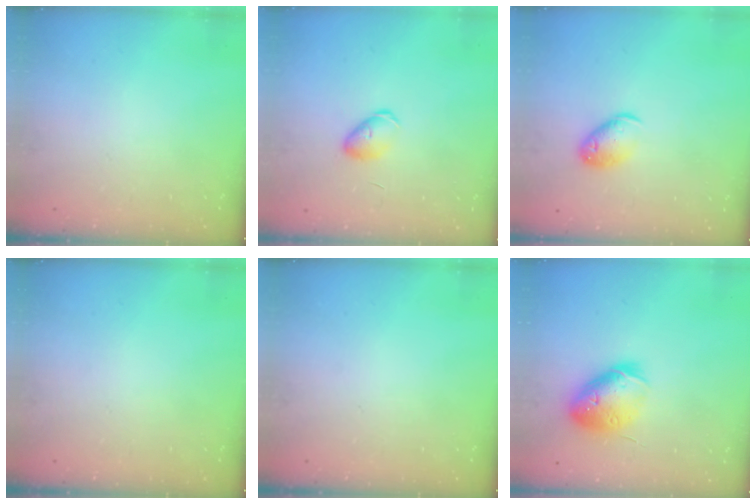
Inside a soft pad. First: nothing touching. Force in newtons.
{"total": 5.5, "press": 5.5, "slide": 0.6}
{"total": 9.2, "press": 9.1, "slide": 1.1}
{"total": 0.0}
{"total": 0.0}
{"total": 15.9, "press": 15.7, "slide": 2.4}